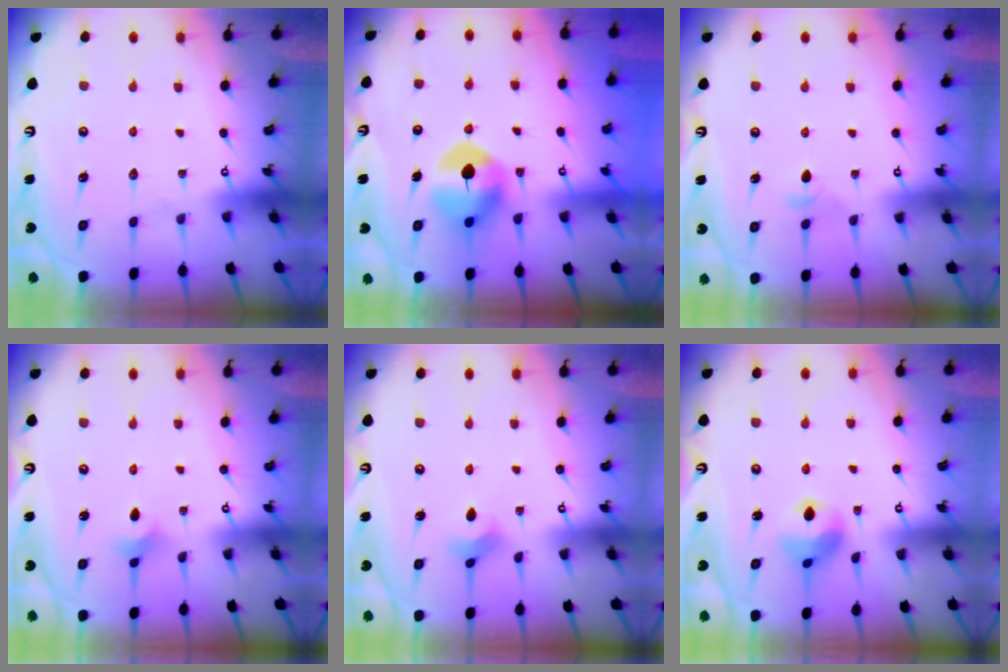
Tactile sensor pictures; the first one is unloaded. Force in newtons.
{"total": 9.7, "press": 9.7, "slide": 0.5}
{"total": 3.4, "press": 3.3, "slide": 0.7}
{"total": 1.9, "press": 1.8, "slide": 0.6}
{"total": 2.6, "press": 2.5, "slide": 0.6}
{"total": 9.3, "press": 9.2, "slide": 1.1}